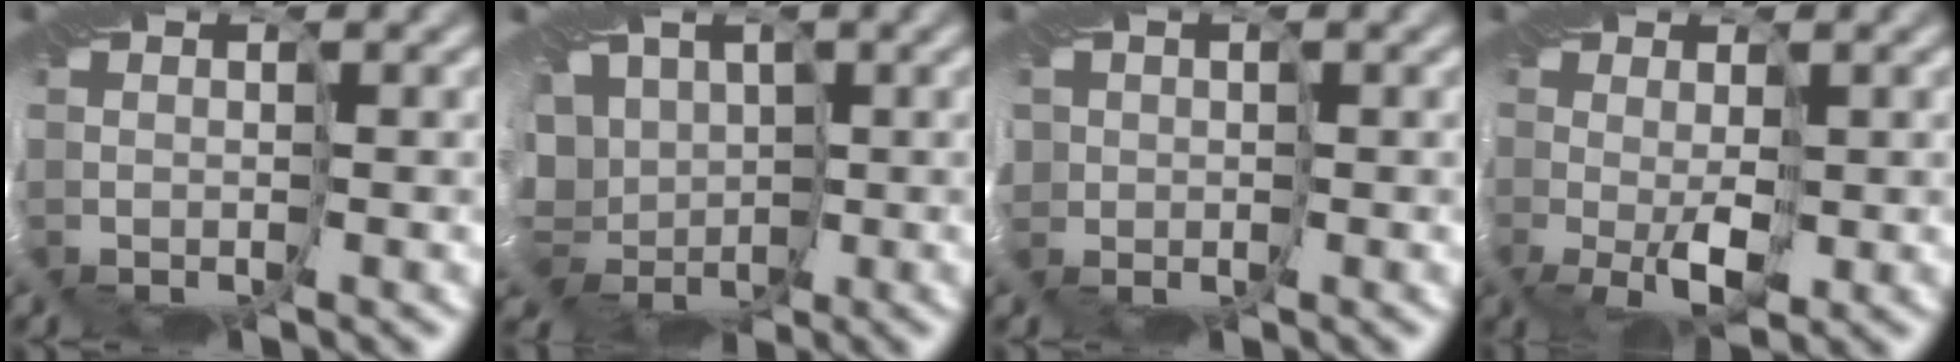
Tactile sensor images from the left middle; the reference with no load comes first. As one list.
[{"total": 11.0, "force": [0.4, 8.9, 6.5], "torque": [-0.107, -0.013, -0.010]}, {"total": 1.8, "force": [-0.6, 1.5, 0.9], "torque": [-0.019, -0.004, -0.019]}, {"total": 0.8, "force": [0.3, -0.5, 0.5], "torque": [-0.011, 0.000, 0.009]}]